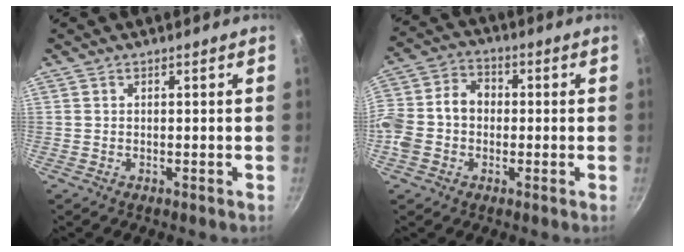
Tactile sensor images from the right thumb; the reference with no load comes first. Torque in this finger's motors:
{"motor_torque": [0.87, 1.72, 0.97, -0.36, 0.08]}